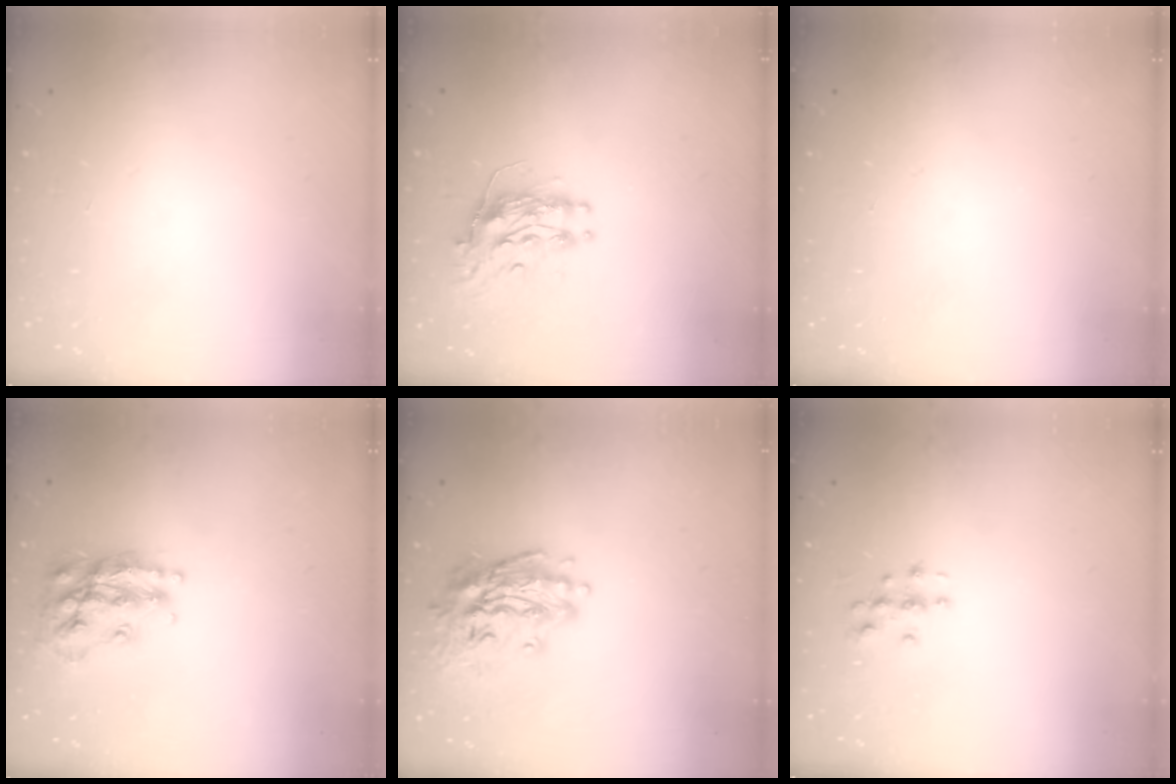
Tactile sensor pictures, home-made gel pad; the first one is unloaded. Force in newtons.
{"total": 9.6, "press": 9.6, "slide": 0.3}
{"total": 0.0}
{"total": 18.4, "press": 18.4, "slide": 1.2}
{"total": 16.2, "press": 16.0, "slide": 2.6}
{"total": 3.1, "press": 3.1, "slide": 0.2}